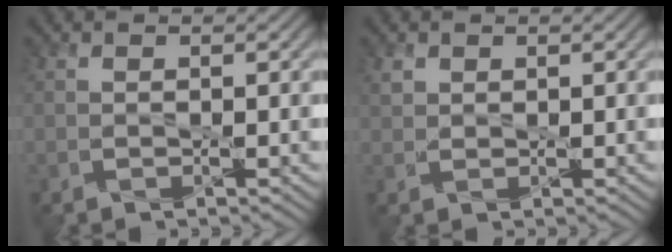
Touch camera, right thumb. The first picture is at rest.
{"total": 1.2, "force": [0.8, 0.9, 0.3], "torque": [-0.010, 0.000, 0.018]}